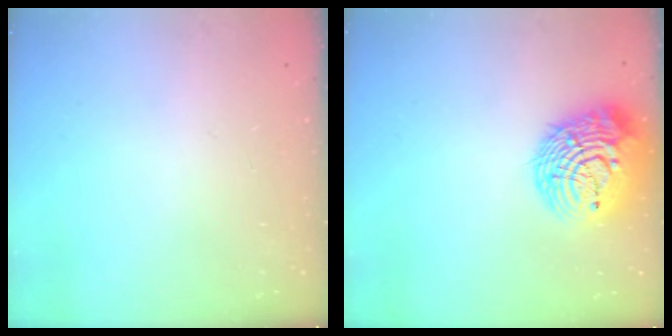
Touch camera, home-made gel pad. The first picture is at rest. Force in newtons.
{"total": 16.8, "press": 16.6, "slide": 2.7}